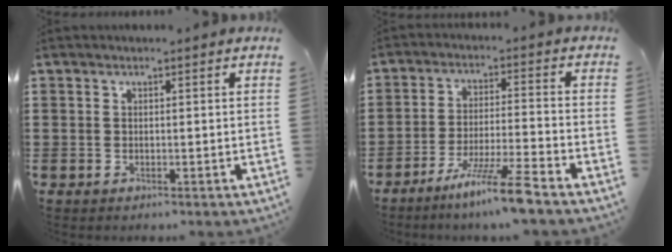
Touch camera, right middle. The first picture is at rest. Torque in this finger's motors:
{"motor_torque": [1.68, -0.46, 0.57, 0.17]}